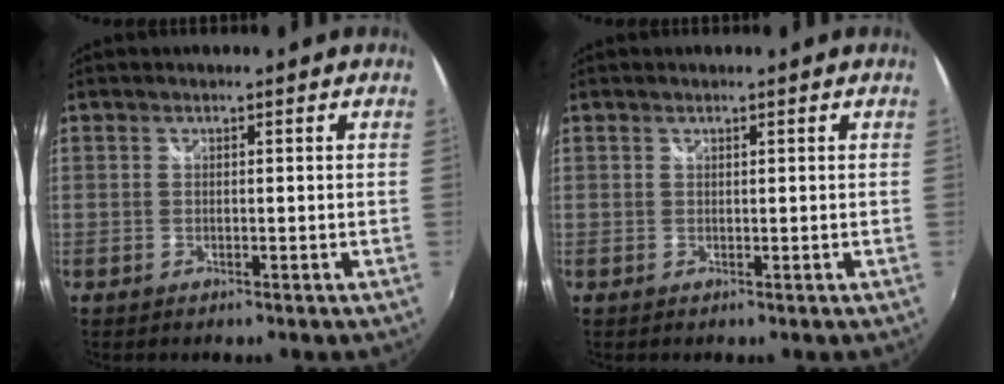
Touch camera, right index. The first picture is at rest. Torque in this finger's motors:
{"motor_torque": [-0.23, 0.34, 0.12, 0.01]}